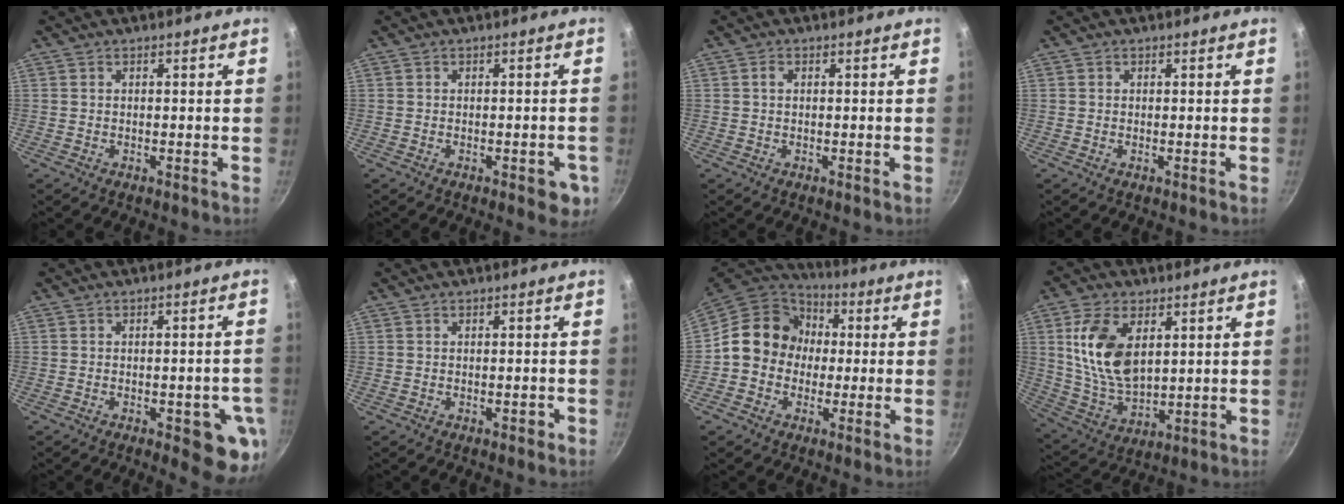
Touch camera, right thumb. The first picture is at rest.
{"total": 4.8, "force": [-1.8, 2.2, 3.9], "torque": [-0.028, 0.007, -0.022]}
{"total": 1.1, "force": [0.2, 0.7, 0.8], "torque": [-0.013, 0.004, 0.005]}
{"total": 0.0}
{"total": 9.2, "force": [-3.2, 3.4, 8.0], "torque": [-0.062, 0.007, -0.039]}
{"total": 1.1, "force": [-0.5, 0.6, 0.7], "torque": [-0.004, 0.008, -0.006]}
{"total": 12.8, "force": [0.3, 11.5, 5.6], "torque": [-0.052, 0.034, -0.014]}
{"total": 14.3, "force": [4.1, 8.2, 11.0], "torque": [-0.196, -0.023, 0.091]}